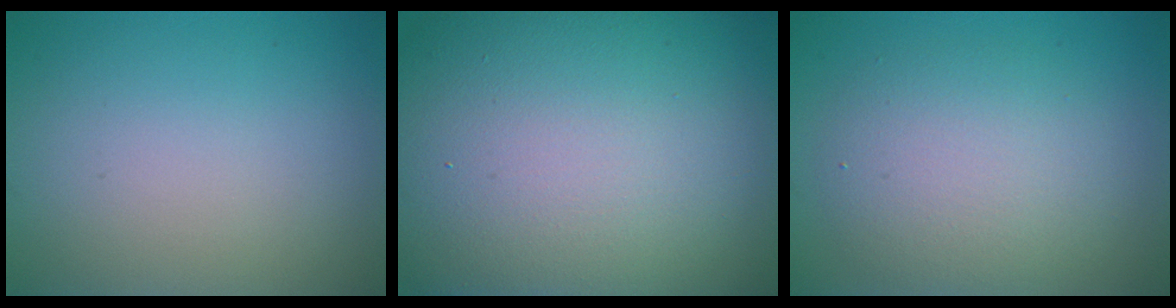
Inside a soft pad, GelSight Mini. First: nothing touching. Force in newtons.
{"total": 22.1, "press": 22.1, "slide": 0.9}
{"total": 4.9, "press": 4.9, "slide": 0.4}